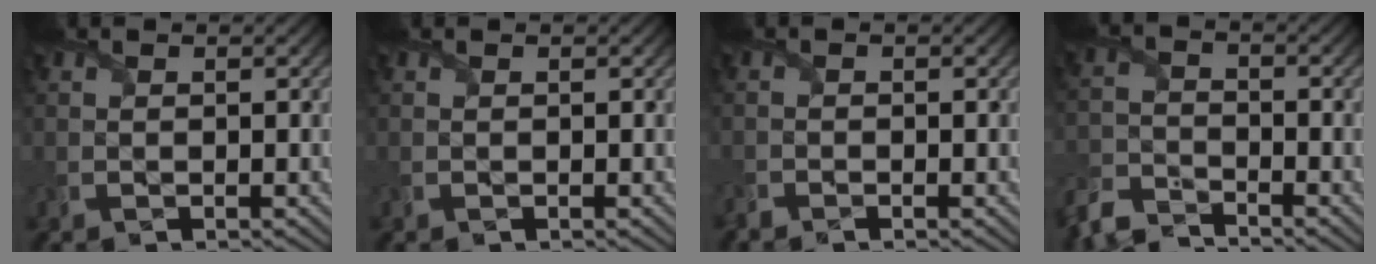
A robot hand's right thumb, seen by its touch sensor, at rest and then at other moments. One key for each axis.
{"total": 0.0}
{"total": 0.9, "fx": -0.9, "fy": 0.0, "fz": 0.0, "tx": -0.003, "ty": -0.005, "tz": -0.025}
{"total": 5.3, "fx": -4.9, "fy": 1.5, "fz": 1.4, "tx": -0.033, "ty": -0.009, "tz": -0.116}